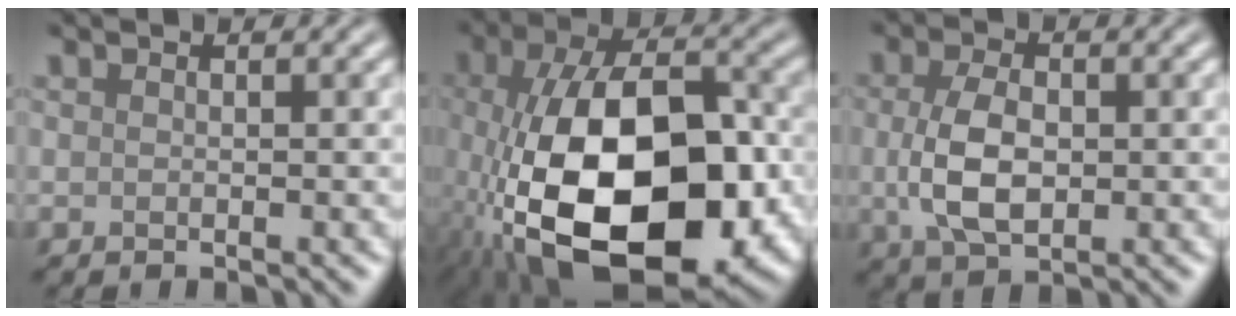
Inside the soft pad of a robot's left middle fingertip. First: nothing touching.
{"total": 16.9, "force": [-4.9, 8.7, 13.6], "torque": [-0.244, -0.014, -0.078]}
{"total": 4.9, "force": [-0.1, 3.0, 3.9], "torque": [-0.088, -0.002, -0.001]}